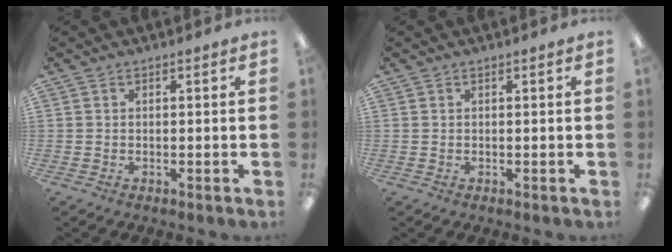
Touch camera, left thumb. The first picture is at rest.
{"total": 0.0}